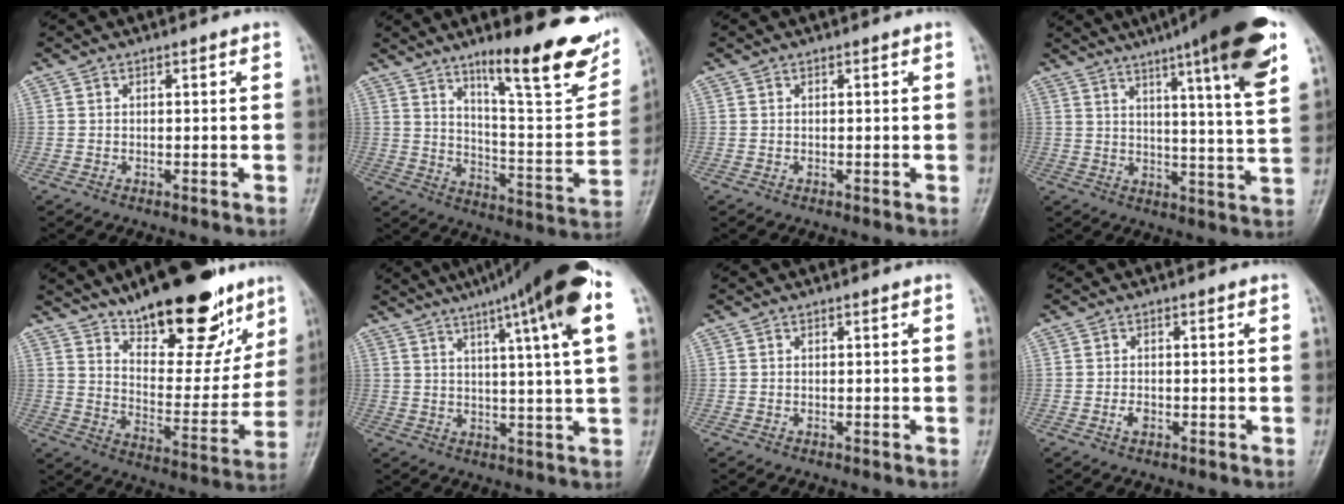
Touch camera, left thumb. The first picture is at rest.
{"total": 21.5, "force": [13.4, 4.8, 16.1], "torque": [-0.188, -0.066, 0.206]}
{"total": 0.0}
{"total": 20.1, "force": [11.7, 2.2, 16.2], "torque": [-0.220, -0.036, 0.155]}
{"total": 23.3, "force": [15.6, 9.1, 14.7], "torque": [-0.164, -0.074, 0.239]}
{"total": 19.2, "force": [9.9, 1.5, 16.3], "torque": [-0.241, -0.001, 0.129]}
{"total": 0.0}
{"total": 1.5, "force": [-0.6, 1.0, 1.0], "torque": [-0.018, 0.001, -0.013]}